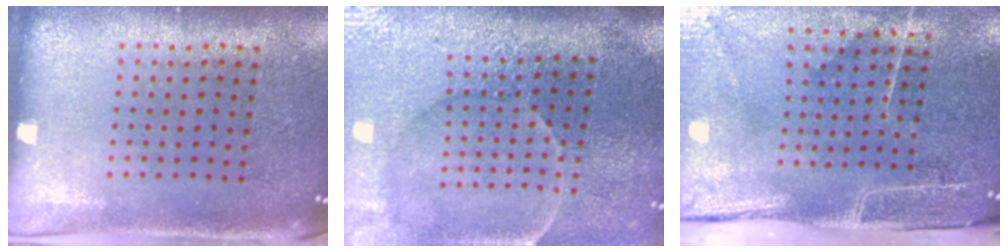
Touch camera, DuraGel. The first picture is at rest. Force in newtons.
{"total": 4.3, "press": 3.8, "slide": 2.1}
{"total": 4.7, "press": 3.8, "slide": 2.8}